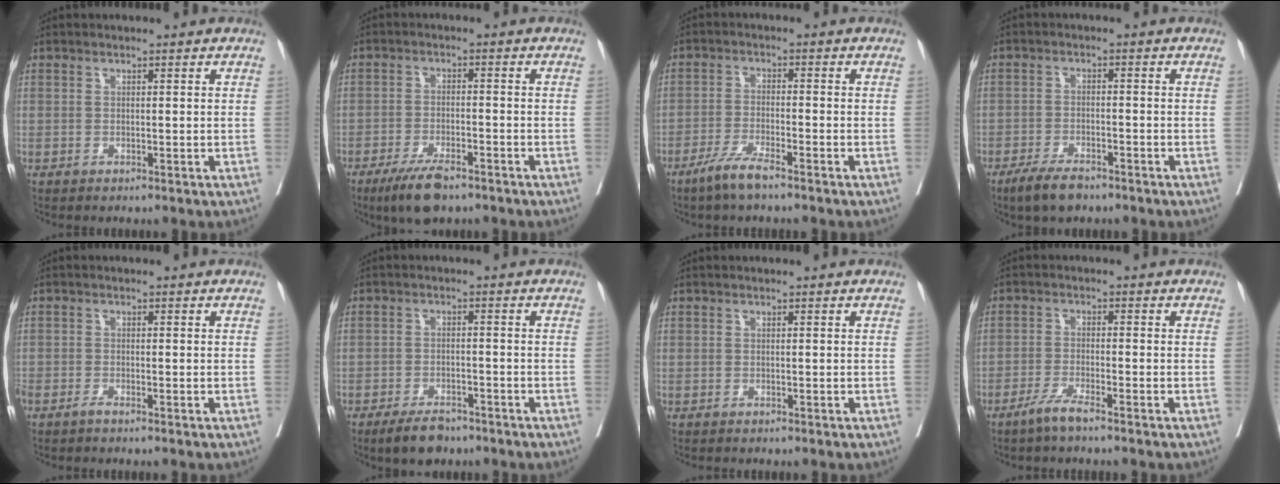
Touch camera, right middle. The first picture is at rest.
{"total": 6.8, "force": [-4.9, 1.8, 4.3], "torque": [-0.079, -0.010, -0.084]}
{"total": 5.0, "force": [-3.7, 0.1, 3.3], "torque": [-0.068, -0.010, -0.073]}
{"total": 5.4, "force": [-4.1, 1.6, 3.1], "torque": [-0.060, -0.005, -0.073]}
{"total": 1.1, "force": [-1.0, 0.0, 0.6], "torque": [-0.013, -0.002, -0.019]}
{"total": 5.1, "force": [-4.0, 2.0, 2.5], "torque": [-0.046, -0.002, -0.064]}
{"total": 0.0}
{"total": 3.5, "force": [-2.7, -0.3, 2.2], "torque": [-0.046, -0.006, -0.056]}